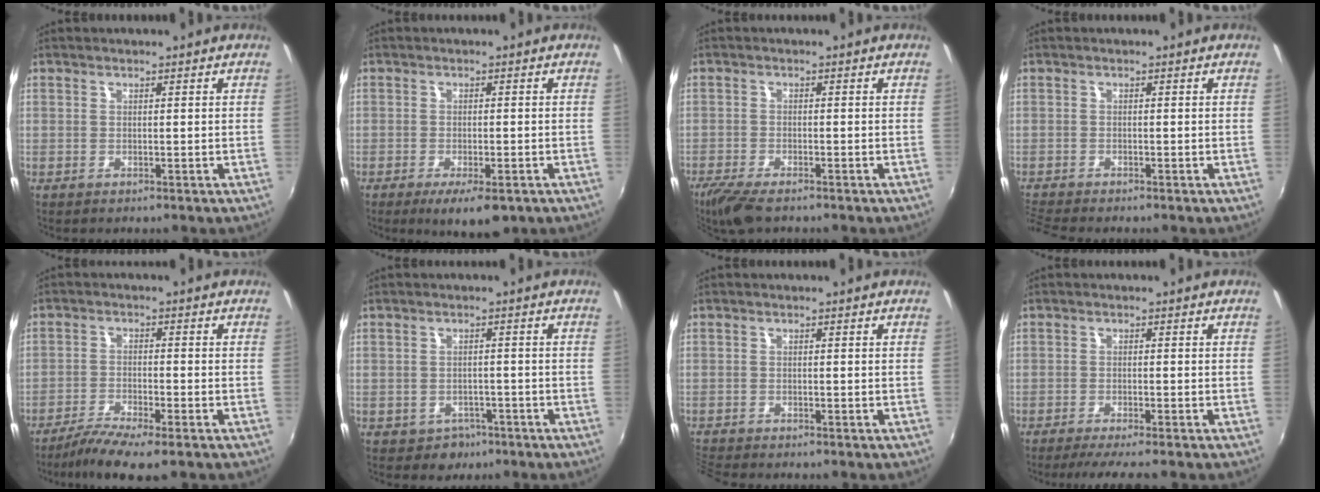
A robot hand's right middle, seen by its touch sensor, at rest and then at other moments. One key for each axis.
{"total": 6.3, "fx": -3.9, "fy": 2.0, "fz": 4.5, "tx": -0.086, "ty": -0.020, "tz": -0.059}
{"total": 6.8, "fx": -5.4, "fy": 1.6, "fz": 3.9, "tx": -0.099, "ty": -0.026, "tz": -0.102}
{"total": 3.6, "fx": -3.5, "fy": 0.0, "fz": 1.0, "tx": -0.034, "ty": -0.020, "tz": -0.070}
{"total": 6.8, "fx": -5.2, "fy": 0.7, "fz": 4.3, "tx": -0.106, "ty": -0.018, "tz": -0.097}
{"total": 4.0, "fx": -2.2, "fy": 3.2, "fz": 0.7, "tx": -0.025, "ty": 0.002, "tz": -0.025}
{"total": 3.3, "fx": -3.2, "fy": 0.2, "fz": 0.6, "tx": -0.027, "ty": -0.018, "tz": -0.067}
{"total": 5.0, "fx": -4.3, "fy": -0.5, "fz": 2.5, "tx": -0.055, "ty": -0.014, "tz": -0.069}